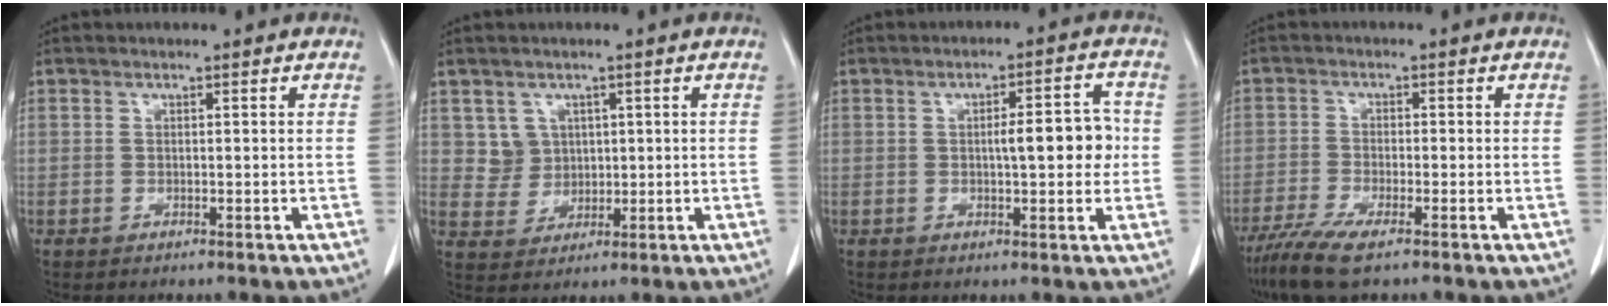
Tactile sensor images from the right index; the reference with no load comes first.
{"total": 4.0, "force": [1.5, 3.8, 0.1], "torque": [-0.001, 0.006, 0.033]}
{"total": 6.5, "force": [0.1, 1.7, 6.3], "torque": [-0.089, 0.014, 0.004]}
{"total": 6.5, "force": [-4.5, 0.8, 4.6], "torque": [-0.093, -0.018, -0.082]}